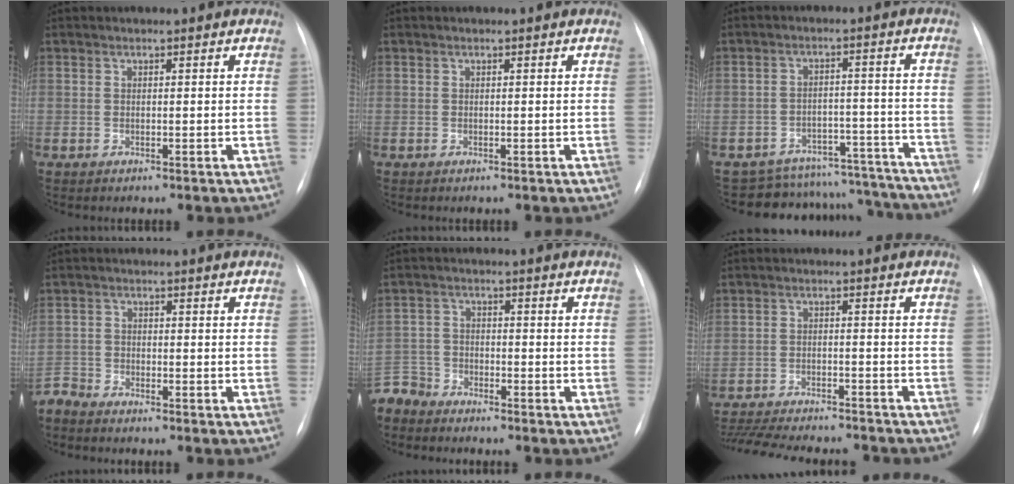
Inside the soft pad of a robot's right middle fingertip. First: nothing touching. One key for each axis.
{"total": 0.0}
{"total": 15.7, "fx": -15.0, "fy": 4.7, "fz": 0.2, "tx": 0.013, "ty": 0.053, "tz": -0.182}
{"total": 2.7, "fx": -2.7, "fy": 0.0, "fz": -0.3, "tx": 0.009, "ty": -0.013, "tz": -0.055}
{"total": 5.6, "fx": -5.3, "fy": 1.8, "fz": -0.3, "tx": 0.009, "ty": -0.005, "tz": -0.109}
{"total": 17.8, "fx": -16.1, "fy": 3.2, "fz": 6.9, "tx": -0.168, "ty": -0.021, "tz": -0.230}